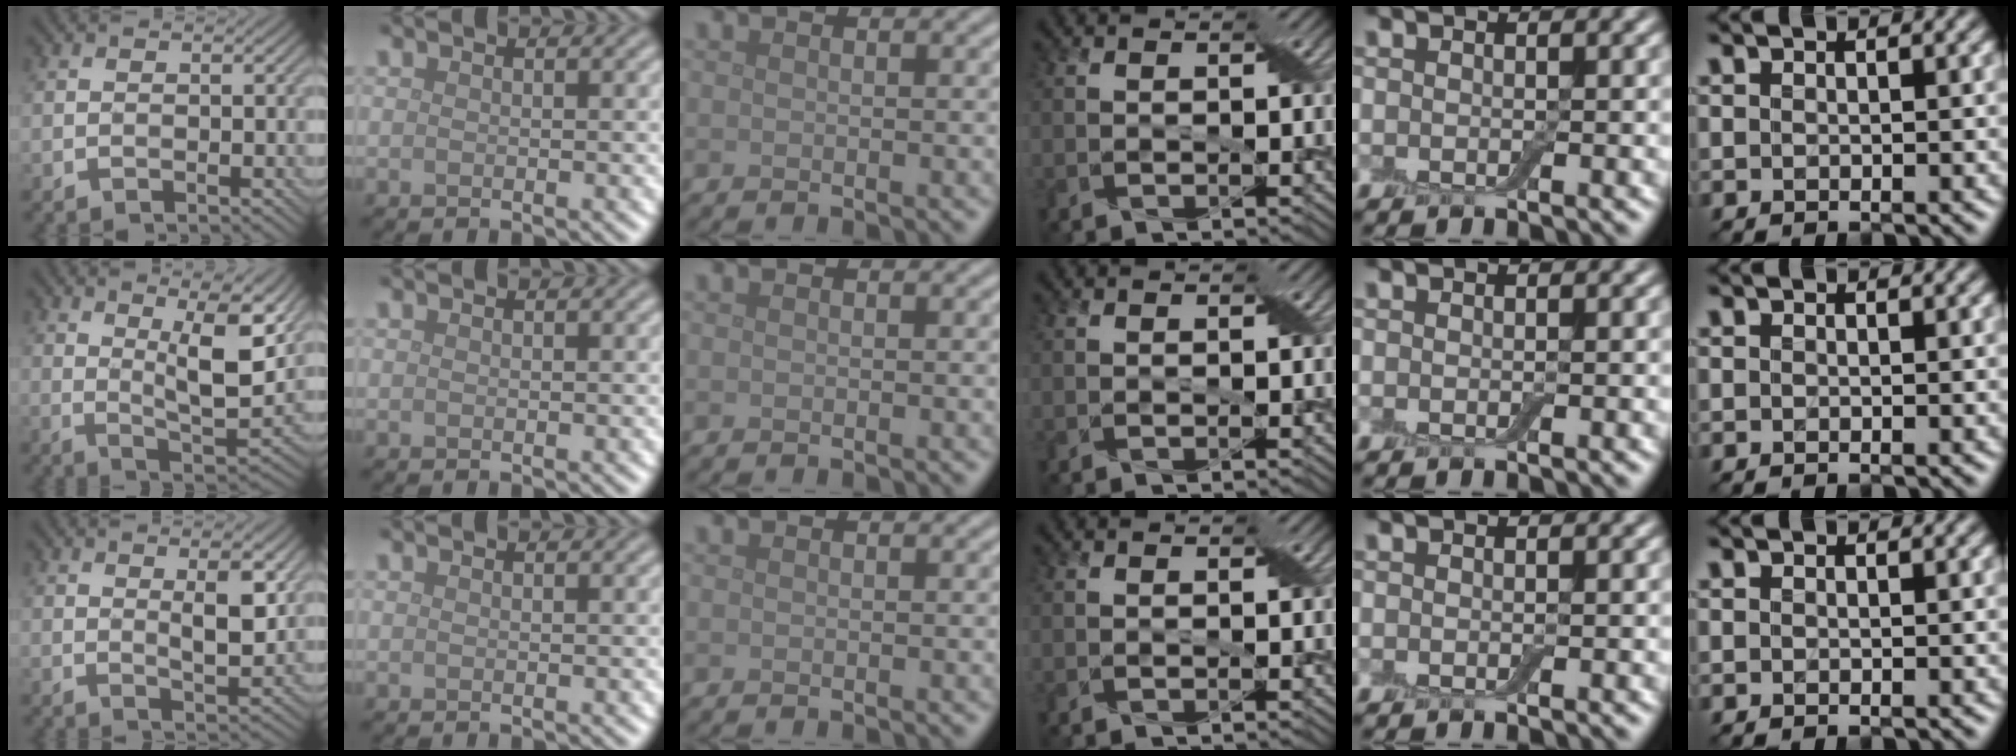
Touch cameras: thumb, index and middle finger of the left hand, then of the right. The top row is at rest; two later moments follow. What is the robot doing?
{"motion": "peel", "object": "adhesive wrap"}